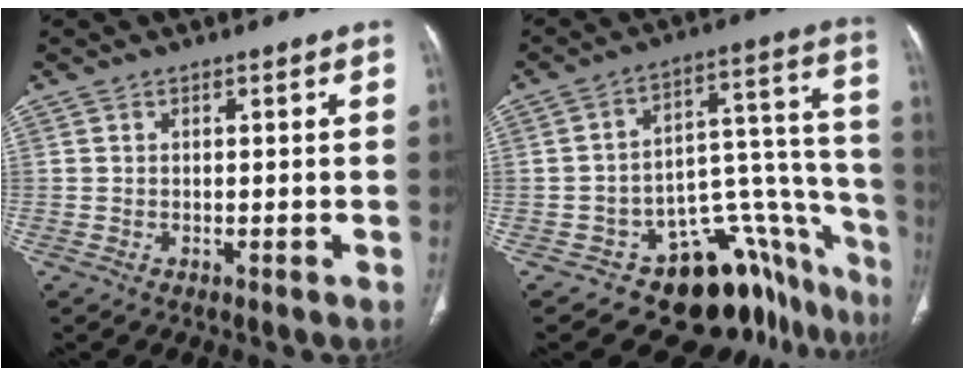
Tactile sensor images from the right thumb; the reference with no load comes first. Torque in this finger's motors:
{"motor_torque": [0.96, -0.81, -0.30, -0.31, 0.13]}